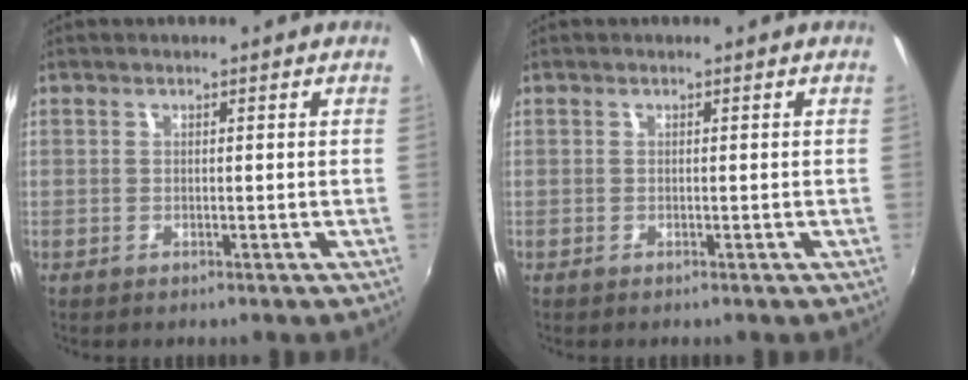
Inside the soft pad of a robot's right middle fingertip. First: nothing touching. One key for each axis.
{"total": 0.0}